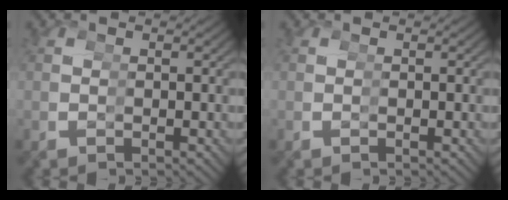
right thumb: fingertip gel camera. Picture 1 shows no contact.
{"total": 0.0}